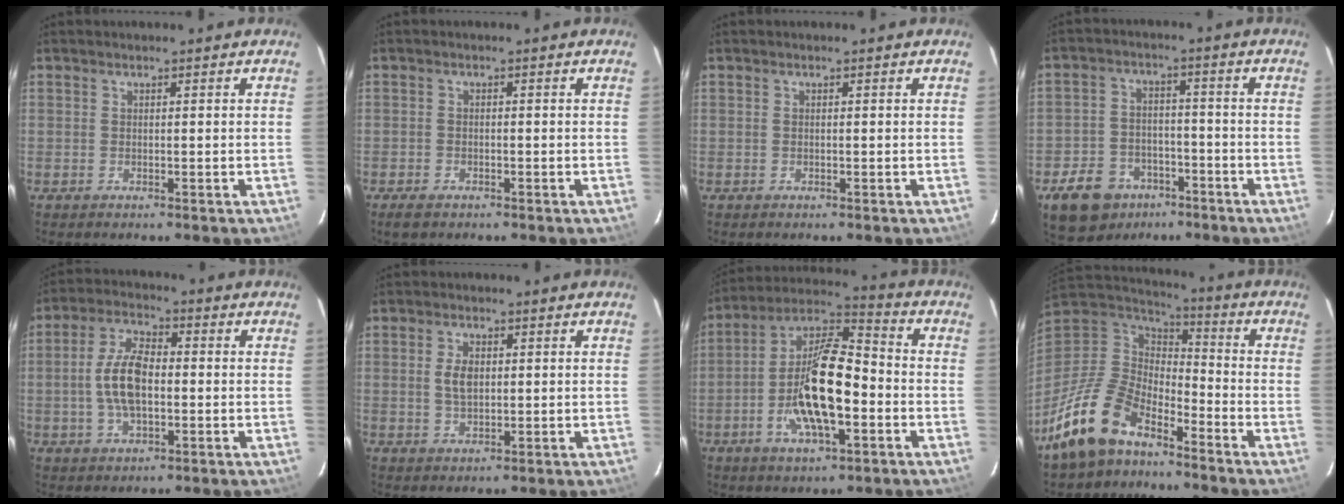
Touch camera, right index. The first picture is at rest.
{"total": 2.5, "force": [-1.8, 1.4, 1.0], "torque": [-0.029, -0.002, -0.032]}
{"total": 0.0}
{"total": 12.1, "force": [-7.4, 8.5, 4.5], "torque": [-0.121, 0.016, -0.100]}
{"total": 9.2, "force": [-1.0, 4.5, 8.0], "torque": [-0.161, 0.011, -0.017]}
{"total": 4.1, "force": [0.5, 2.5, 3.2], "torque": [-0.061, 0.004, 0.011]}
{"total": 16.8, "force": [-4.4, 6.0, 15.0], "torque": [-0.296, 0.003, -0.089]}
{"total": 16.1, "force": [-11.0, 8.1, 8.6], "torque": [-0.195, -0.005, -0.204]}